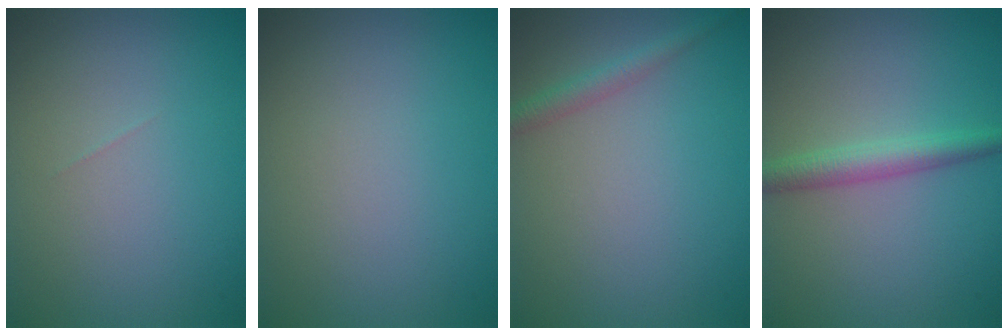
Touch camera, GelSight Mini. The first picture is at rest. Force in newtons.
{"total": 0.0}
{"total": 1.7, "press": 1.7, "slide": 0.1}
{"total": 2.7, "press": 2.7, "slide": 0.1}